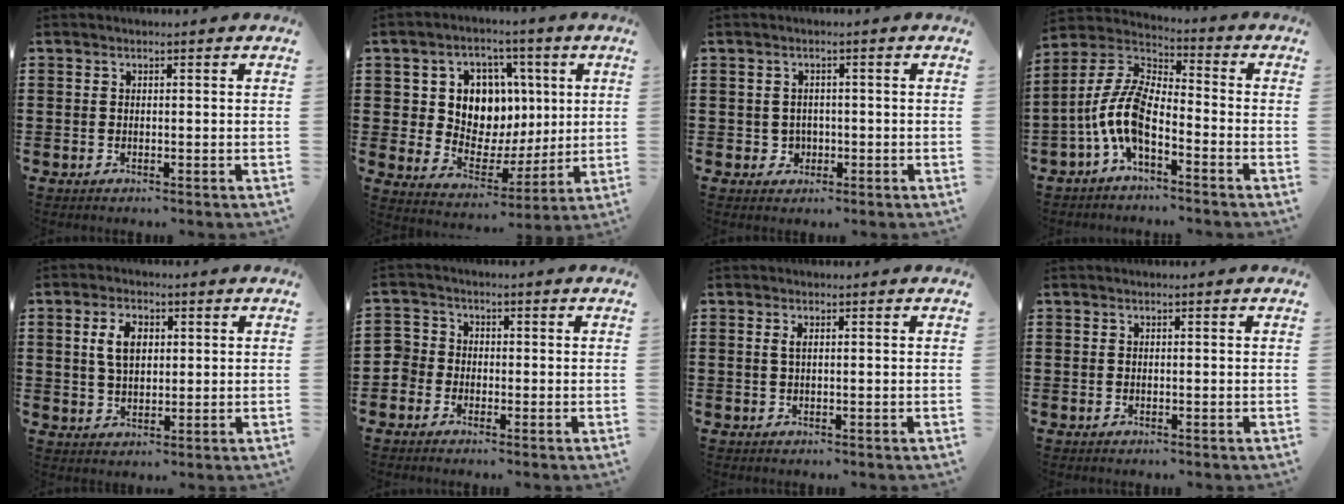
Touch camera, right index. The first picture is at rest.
{"total": 9.5, "force": [3.1, 8.0, 4.2], "torque": [-0.101, -0.003, 0.059]}
{"total": 2.0, "force": [-0.3, 1.9, 0.4], "torque": [-0.015, 0.007, -0.011]}
{"total": 9.3, "force": [-3.8, 4.0, 7.5], "torque": [-0.198, -0.020, -0.086]}
{"total": 5.2, "force": [1.3, 3.1, 3.9], "torque": [-0.079, 0.011, 0.020]}
{"total": 2.8, "force": [-1.5, 2.3, 0.2], "torque": [-0.024, 0.003, -0.038]}
{"total": 1.2, "force": [0.3, 0.3, 1.1], "torque": [-0.022, 0.004, 0.005]}
{"total": 0.0}